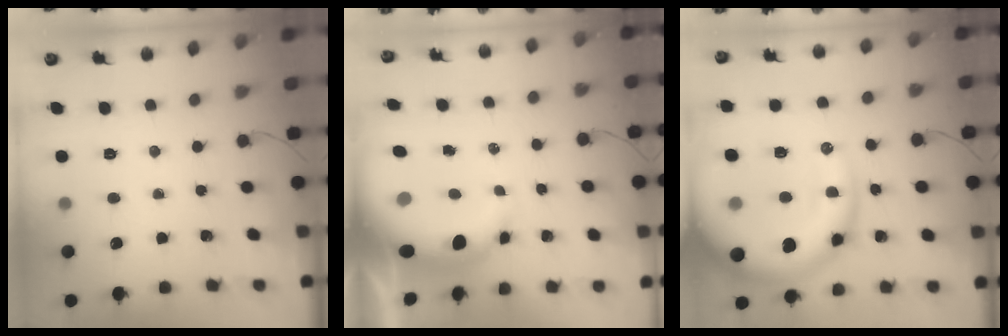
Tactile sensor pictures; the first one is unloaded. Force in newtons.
{"total": 8.8, "press": 8.5, "slide": 2.2}
{"total": 23.4, "press": 22.8, "slide": 5.2}